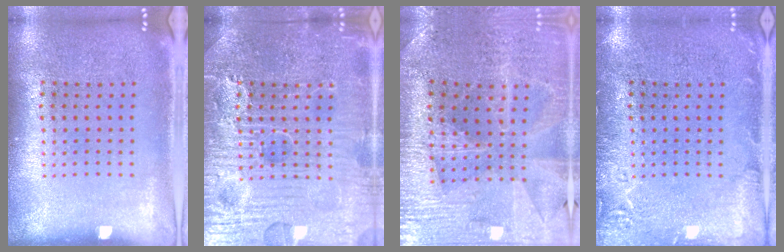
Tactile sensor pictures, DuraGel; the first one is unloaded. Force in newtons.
{"total": 7.9, "press": 7.8, "slide": 0.9}
{"total": 2.3, "press": 2.3, "slide": 0.5}
{"total": 2.2, "press": 2.2, "slide": 0.4}